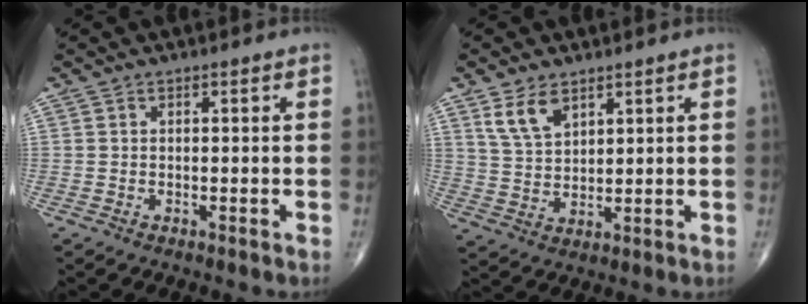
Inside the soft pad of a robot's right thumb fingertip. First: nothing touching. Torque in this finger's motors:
{"motor_torque": [0.03, 0.05, 0.47, 0.45, 0.03]}